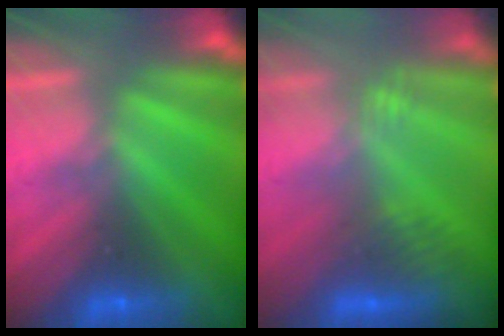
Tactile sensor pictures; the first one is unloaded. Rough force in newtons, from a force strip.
{"total": 2.7}